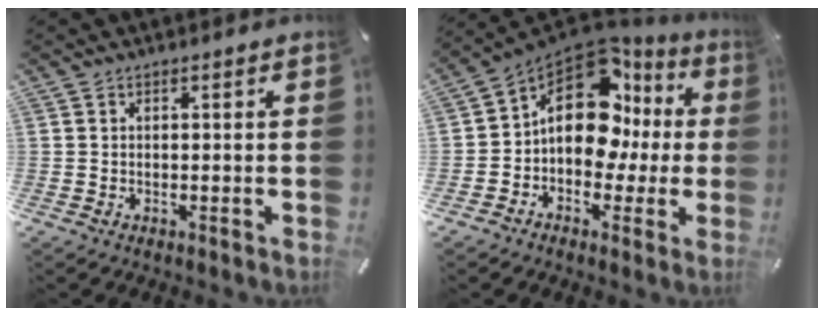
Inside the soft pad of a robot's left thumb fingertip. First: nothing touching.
{"total": 16.0, "force": [3.9, 10.8, 11.2], "torque": [-0.191, -0.028, 0.062]}